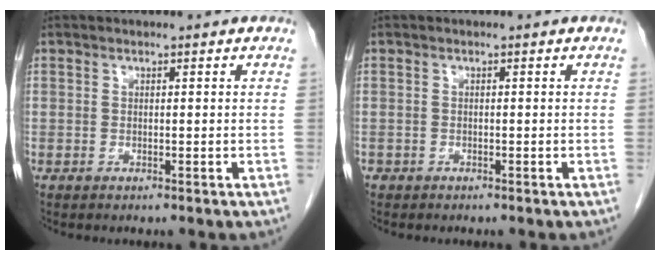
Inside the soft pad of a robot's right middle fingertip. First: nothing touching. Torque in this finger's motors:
{"motor_torque": [-0.01, 0.05, 0.06, 0.01]}